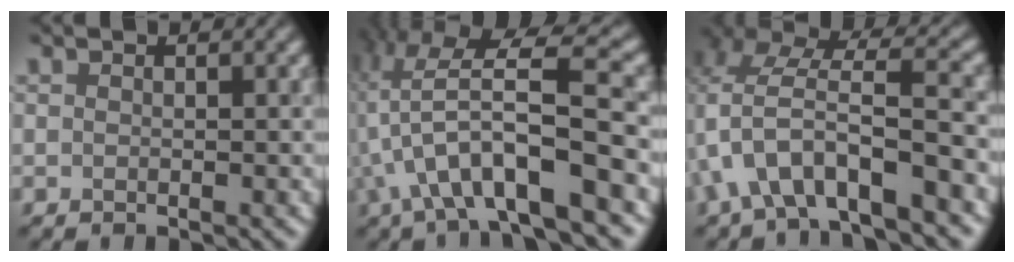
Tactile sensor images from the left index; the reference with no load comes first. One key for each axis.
{"total": 9.5, "fx": -2.4, "fy": 3.0, "fz": 8.7, "tx": -0.150, "ty": 0.016, "tz": -0.044}
{"total": 8.1, "fx": -2.1, "fy": 3.2, "fz": 7.1, "tx": -0.132, "ty": 0.018, "tz": -0.043}